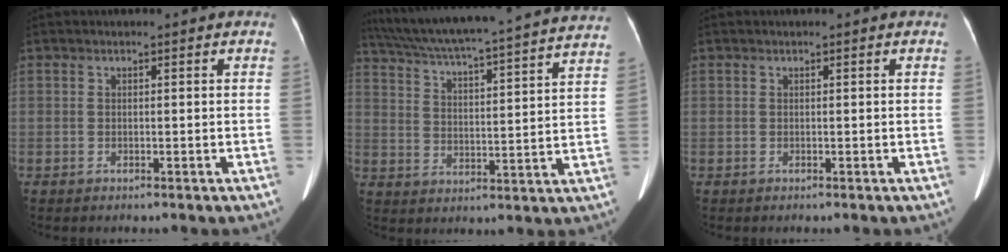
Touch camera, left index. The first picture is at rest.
{"total": 28.9, "force": [26.1, 0.5, 12.3], "torque": [-0.211, -0.036, 0.344]}
{"total": 0.0}